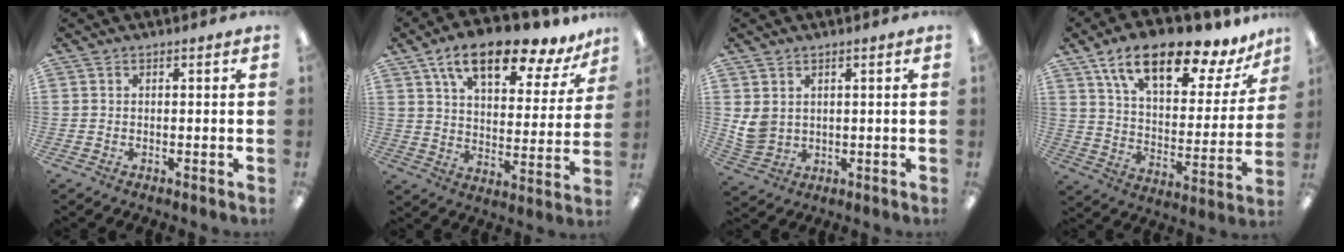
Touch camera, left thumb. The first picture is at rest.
{"total": 15.8, "force": [11.1, 5.4, 9.9], "torque": [-0.164, -0.055, 0.187]}
{"total": 4.0, "force": [1.7, 3.0, 1.9], "torque": [-0.031, -0.001, 0.034]}
{"total": 18.3, "force": [12.8, 6.5, 11.3], "torque": [-0.188, -0.076, 0.218]}